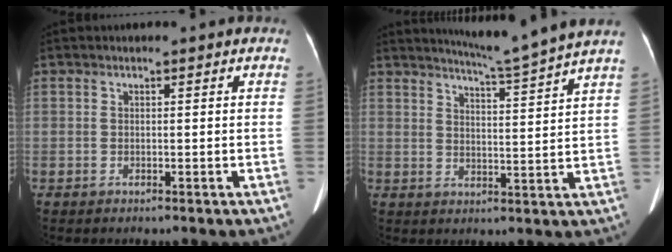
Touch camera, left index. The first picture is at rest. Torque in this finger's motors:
{"motor_torque": [0.38, -1.72, 0.02, 0.06]}